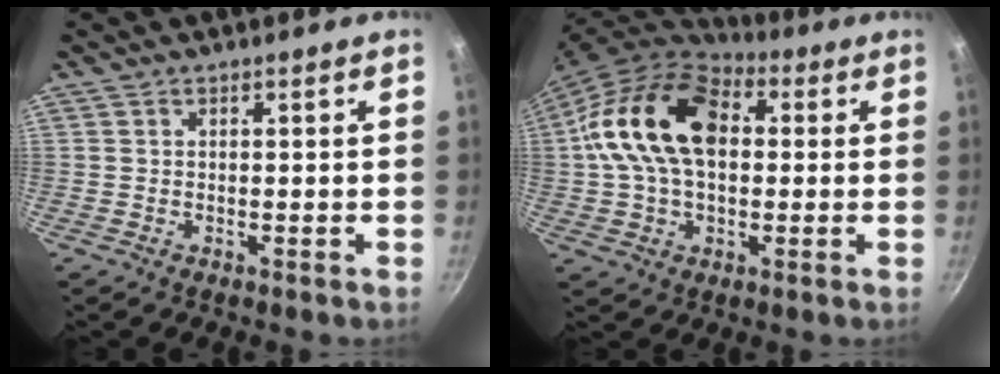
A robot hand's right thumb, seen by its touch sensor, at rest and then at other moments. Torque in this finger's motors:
{"motor_torque": [1.12, 3.89, 1.76, -0.65, 0.24]}